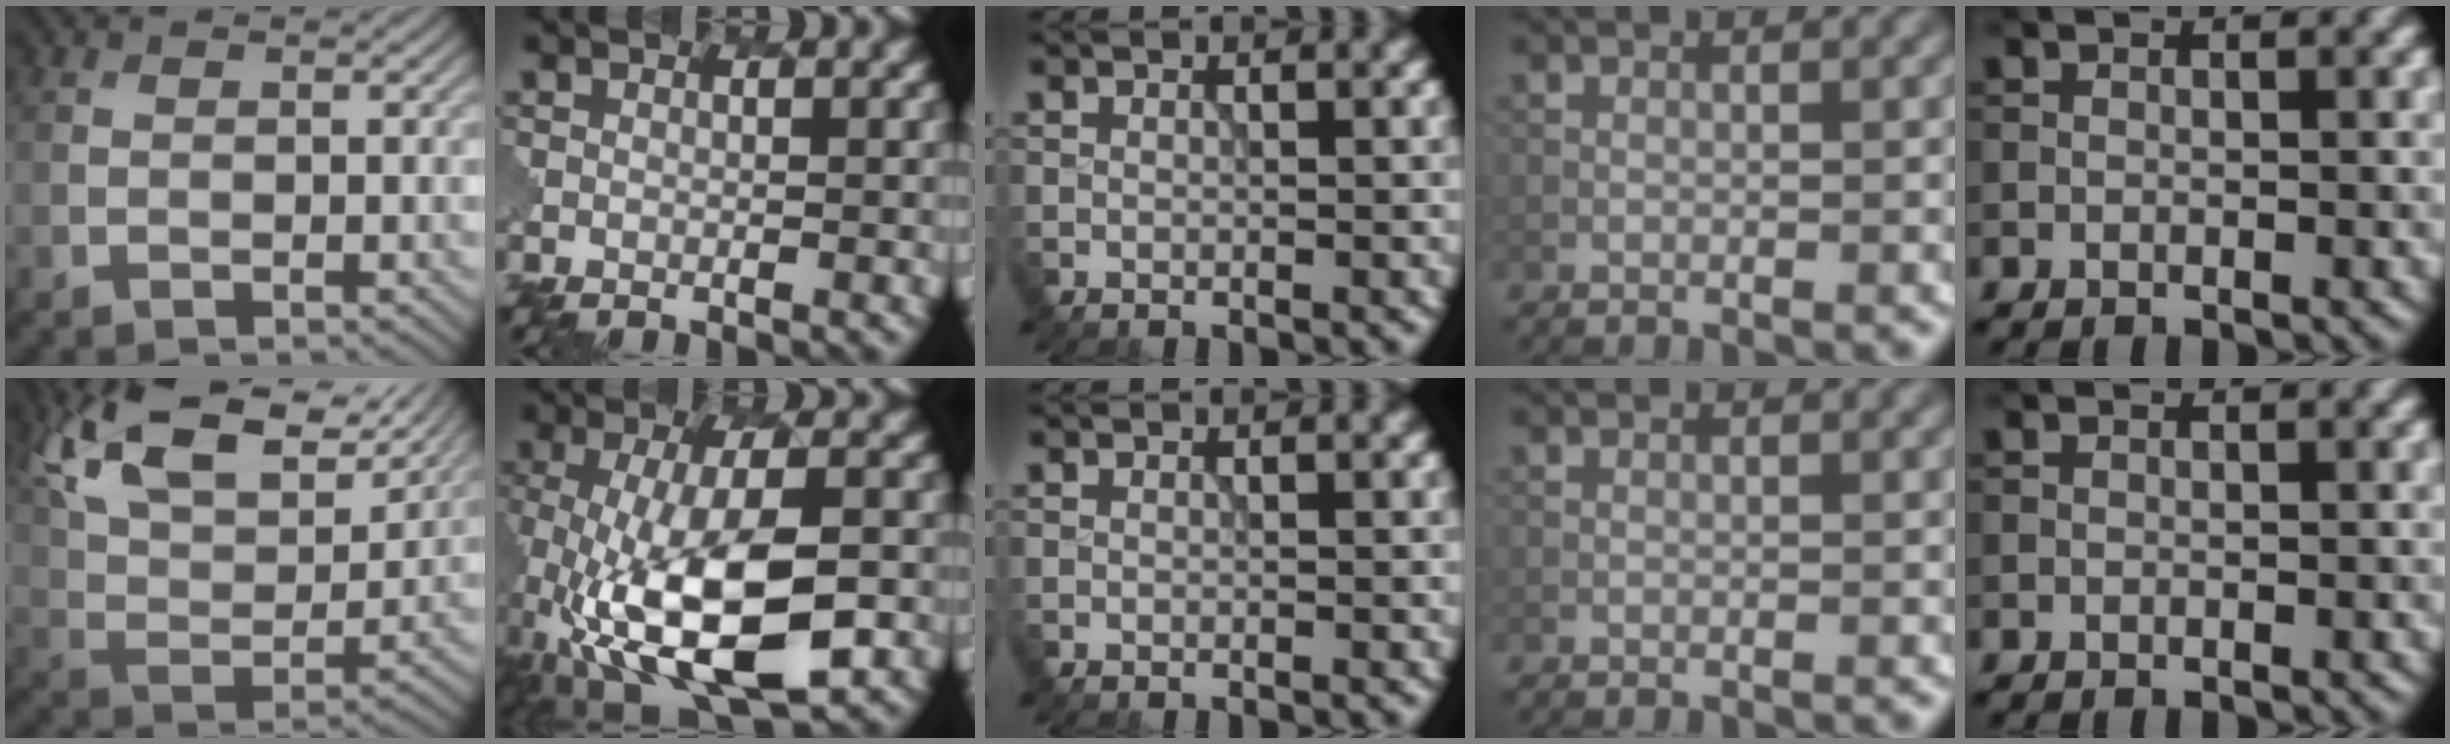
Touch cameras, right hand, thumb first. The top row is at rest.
{"thumb": {"total": 17.4, "force": [12.0, 6.7, 10.7], "torque": [-0.232, 0.027, 0.179]}, "index": {"total": 12.5, "force": [-4.5, 4.8, 10.6], "torque": [-0.205, -0.018, -0.076]}}